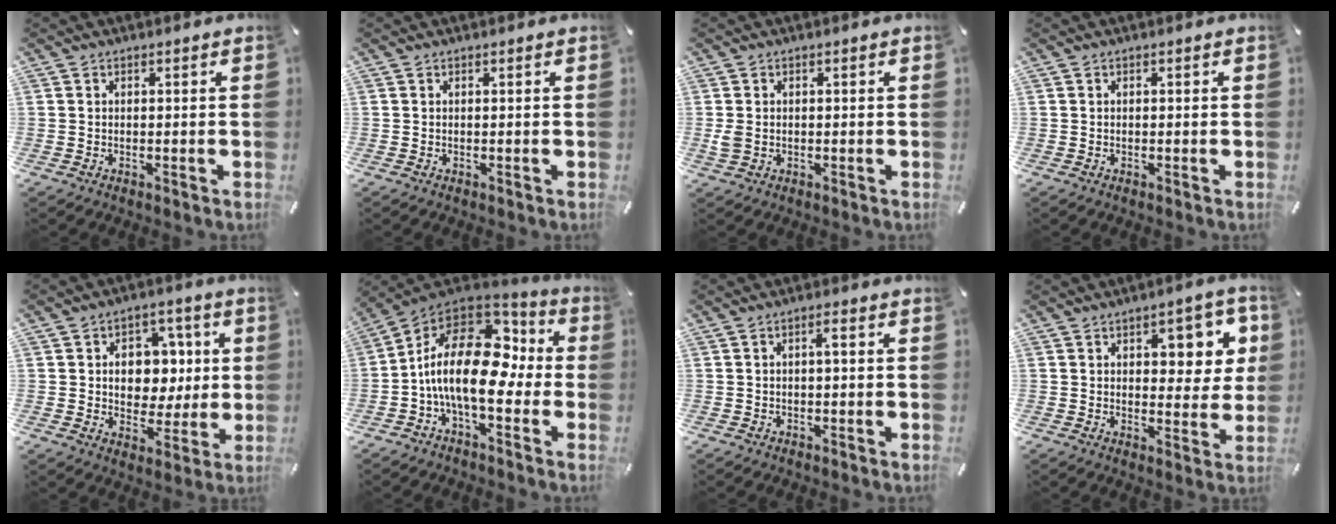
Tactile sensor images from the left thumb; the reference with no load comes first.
{"total": 0.0}
{"total": 2.4, "force": [-0.2, 1.9, 1.5], "torque": [-0.025, 0.006, -0.004]}
{"total": 0.0}
{"total": 9.8, "force": [1.0, 8.5, 4.6], "torque": [-0.065, 0.003, 0.021]}
{"total": 19.3, "force": [-0.7, 9.6, 16.7], "torque": [-0.323, -0.003, -0.011]}
{"total": 1.9, "force": [0.0, 0.6, 1.8], "torque": [-0.036, 0.008, -0.003]}
{"total": 10.0, "force": [3.7, 5.5, 7.5], "torque": [-0.078, -0.017, 0.053]}